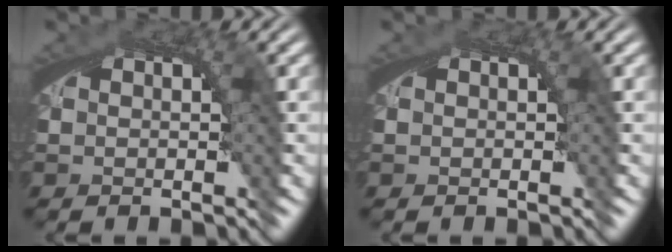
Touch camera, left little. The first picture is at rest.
{"total": 0.0}